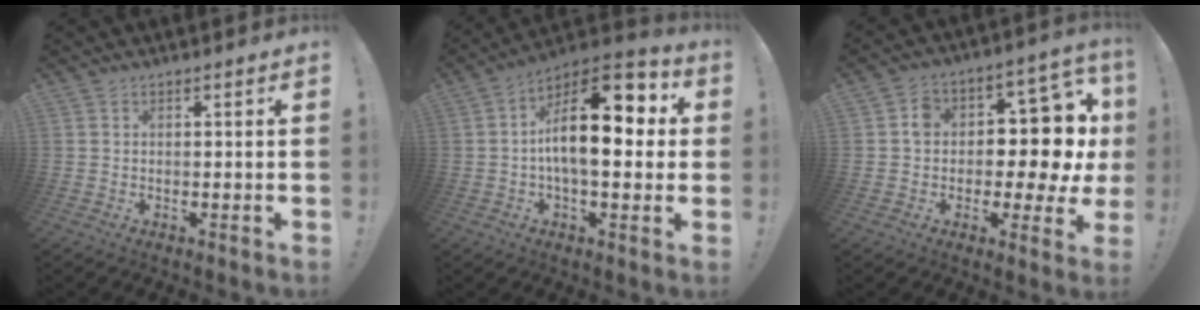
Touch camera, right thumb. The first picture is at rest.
{"total": 18.7, "force": [1.5, 8.7, 16.5], "torque": [-0.264, -0.004, 0.014]}
{"total": 12.6, "force": [0.3, 7.0, 10.5], "torque": [-0.141, -0.004, -0.008]}